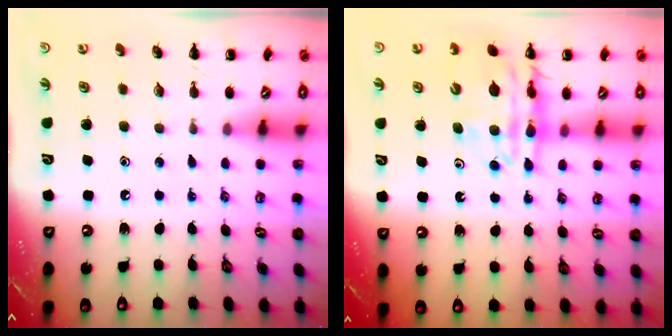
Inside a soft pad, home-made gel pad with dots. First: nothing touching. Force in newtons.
{"total": 15.0, "press": 14.6, "slide": 3.6}